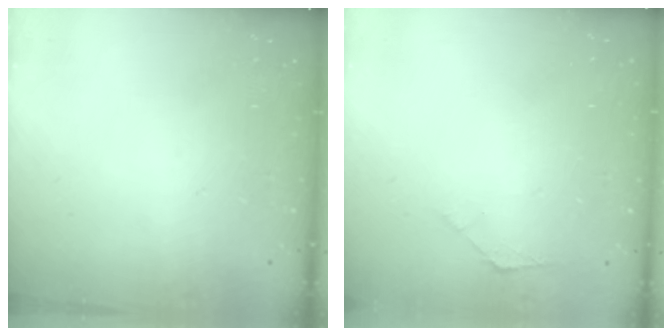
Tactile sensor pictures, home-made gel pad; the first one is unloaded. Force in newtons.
{"total": 2.6, "press": 2.6, "slide": 0.7}